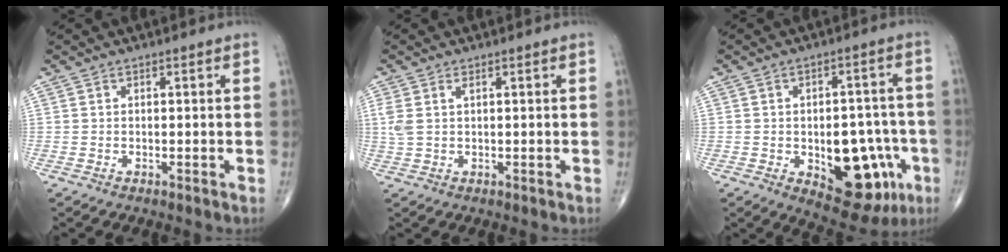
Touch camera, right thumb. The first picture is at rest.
{"total": 3.1, "force": [1.0, 1.4, 2.6], "torque": [-0.077, 0.012, 0.028]}
{"total": 16.3, "force": [-4.9, 8.8, 12.8], "torque": [-0.124, 0.023, -0.049]}